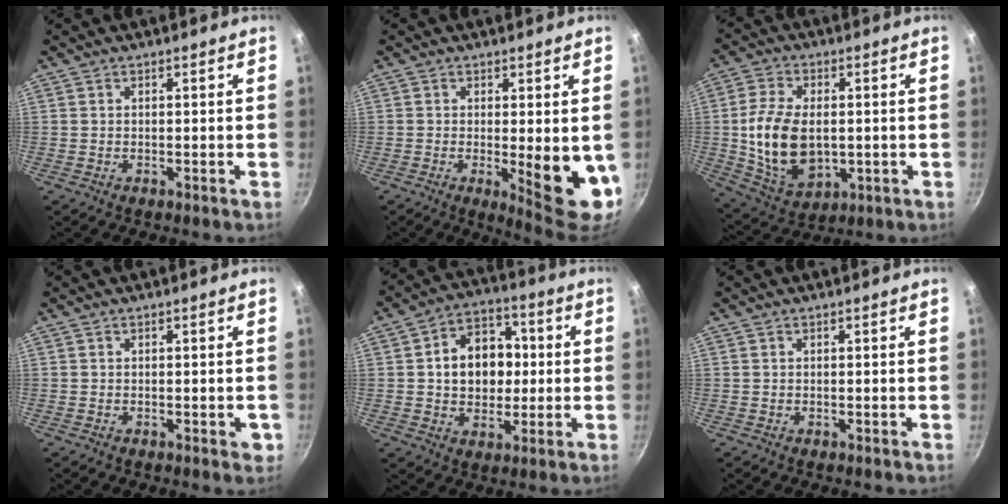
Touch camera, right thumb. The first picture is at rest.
{"total": 10.1, "force": [-0.8, 2.9, 9.7], "torque": [-0.109, -0.019, -0.001]}
{"total": 14.8, "force": [-0.1, 9.4, 11.4], "torque": [-0.201, -0.004, 0.012]}
{"total": 1.8, "force": [-0.5, 1.0, 1.4], "torque": [-0.004, 0.002, -0.008]}
{"total": 13.3, "force": [1.1, 10.2, 8.4], "torque": [-0.091, 0.018, 0.011]}
{"total": 0.0}